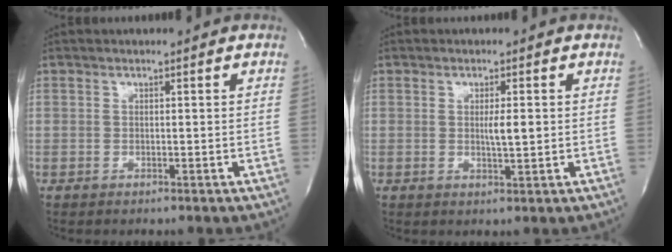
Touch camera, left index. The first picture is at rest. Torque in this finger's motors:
{"motor_torque": [0.31, 0.12, 0.04, 0.05]}